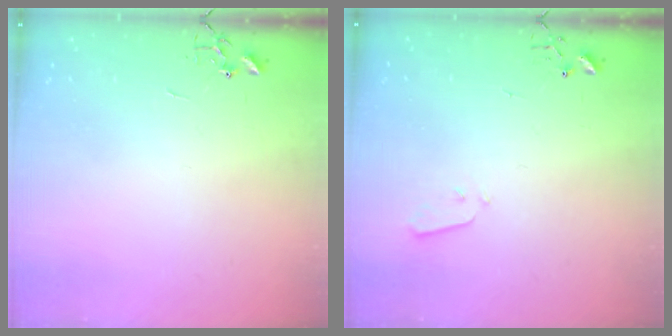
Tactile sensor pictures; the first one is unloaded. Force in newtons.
{"total": 2.8, "press": 2.7, "slide": 0.4}